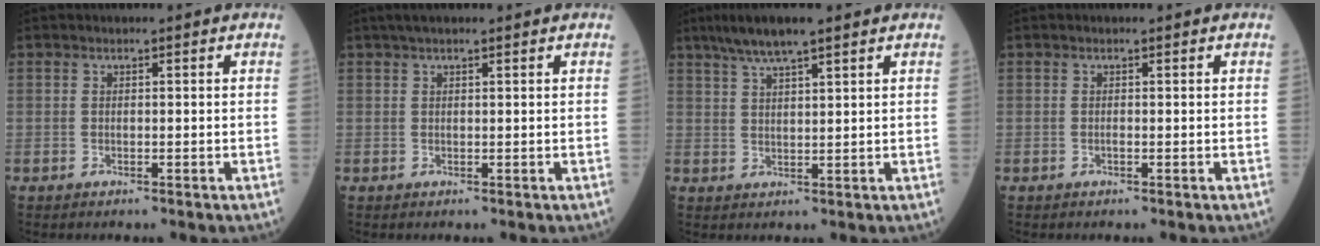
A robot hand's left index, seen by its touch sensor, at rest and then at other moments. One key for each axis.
{"total": 3.9, "fx": 3.1, "fy": 0.3, "fz": 2.4, "tx": -0.036, "ty": 0.032, "tz": 0.052}
{"total": 7.0, "fx": 5.2, "fy": 0.6, "fz": 4.7, "tx": -0.087, "ty": 0.024, "tz": 0.092}
{"total": 0.0}